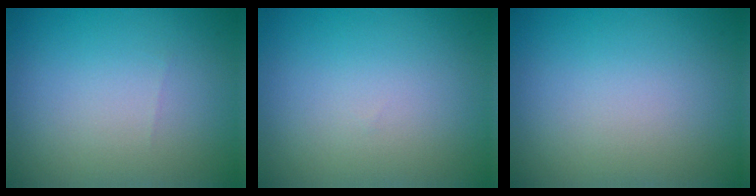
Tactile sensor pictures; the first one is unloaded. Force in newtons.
{"total": 0.0}
{"total": 0.0}